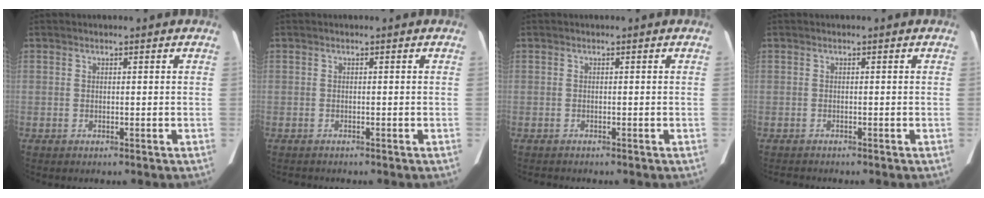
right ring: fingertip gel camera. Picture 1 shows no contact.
{"total": 1.0, "force": [-0.9, 0.3, 0.2], "torque": [-0.008, -0.003, -0.013]}
{"total": 0.7, "force": [-0.7, 0.1, 0.1], "torque": [-0.007, -0.003, -0.011]}
{"total": 1.2, "force": [-1.2, 0.2, 0.2], "torque": [-0.008, -0.005, -0.015]}